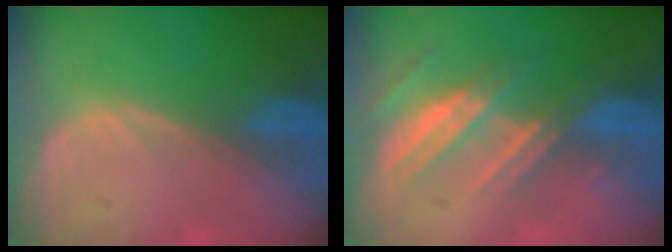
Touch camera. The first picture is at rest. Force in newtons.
{"total": 7.4, "press": 6.8, "slide": 2.8}